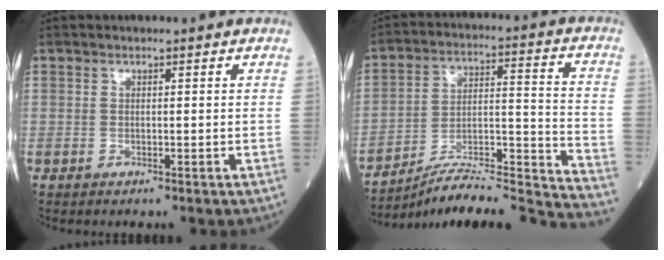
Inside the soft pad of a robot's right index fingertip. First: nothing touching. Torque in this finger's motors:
{"motor_torque": [-0.16, -0.15, 0.26, 0.06]}